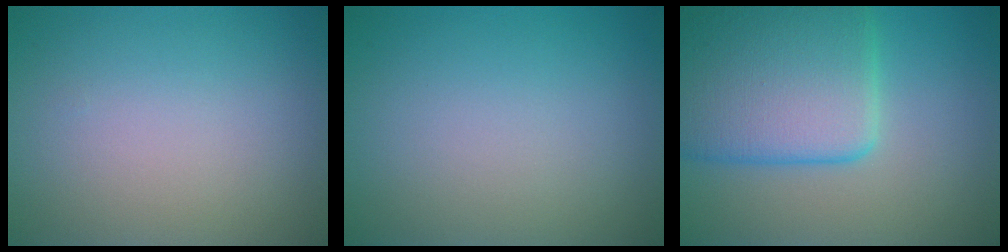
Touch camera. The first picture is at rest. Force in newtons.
{"total": 0.0}
{"total": 9.1, "press": 9.0, "slide": 0.4}